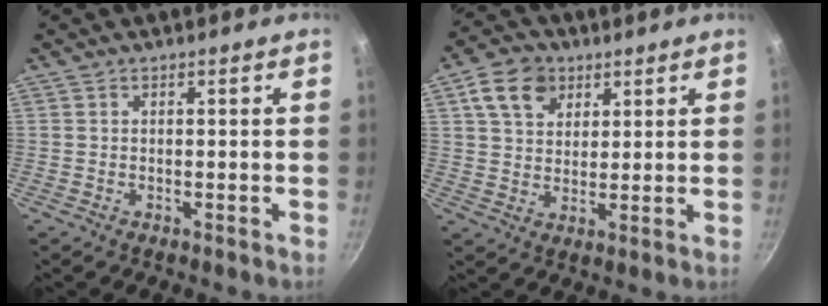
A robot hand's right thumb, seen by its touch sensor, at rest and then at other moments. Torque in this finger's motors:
{"motor_torque": [0.12, 0.65, 0.21, 0.03, 0.35]}